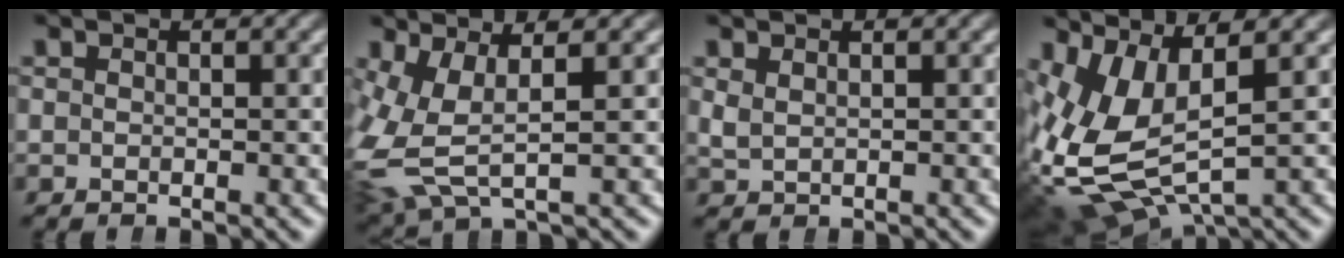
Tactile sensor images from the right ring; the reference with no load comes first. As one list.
[{"total": 7.2, "force": [0.3, 5.2, 5.0], "torque": [-0.131, -0.027, 0.017]}, {"total": 1.1, "force": [0.9, 0.5, 0.4], "torque": [-0.017, -0.009, 0.025]}, {"total": 9.5, "force": [-0.2, 7.1, 6.3], "torque": [-0.186, -0.044, 0.015]}]